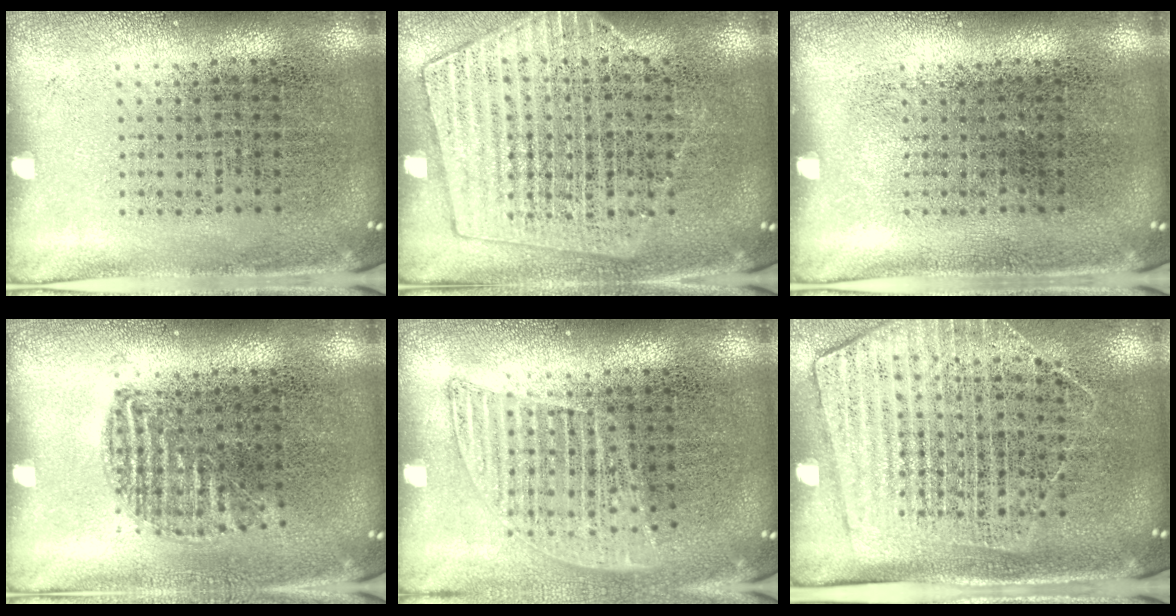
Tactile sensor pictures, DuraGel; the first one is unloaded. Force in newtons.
{"total": 1.4, "press": 1.3, "slide": 0.5}
{"total": 0.0}
{"total": 0.9, "press": 0.8, "slide": 0.5}
{"total": 1.2, "press": 1.1, "slide": 0.4}
{"total": 1.7, "press": 1.5, "slide": 0.8}